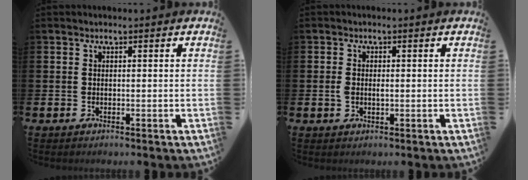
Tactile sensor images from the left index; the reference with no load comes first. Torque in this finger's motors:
{"motor_torque": [0.13, 0.29, -0.05, 0.04]}